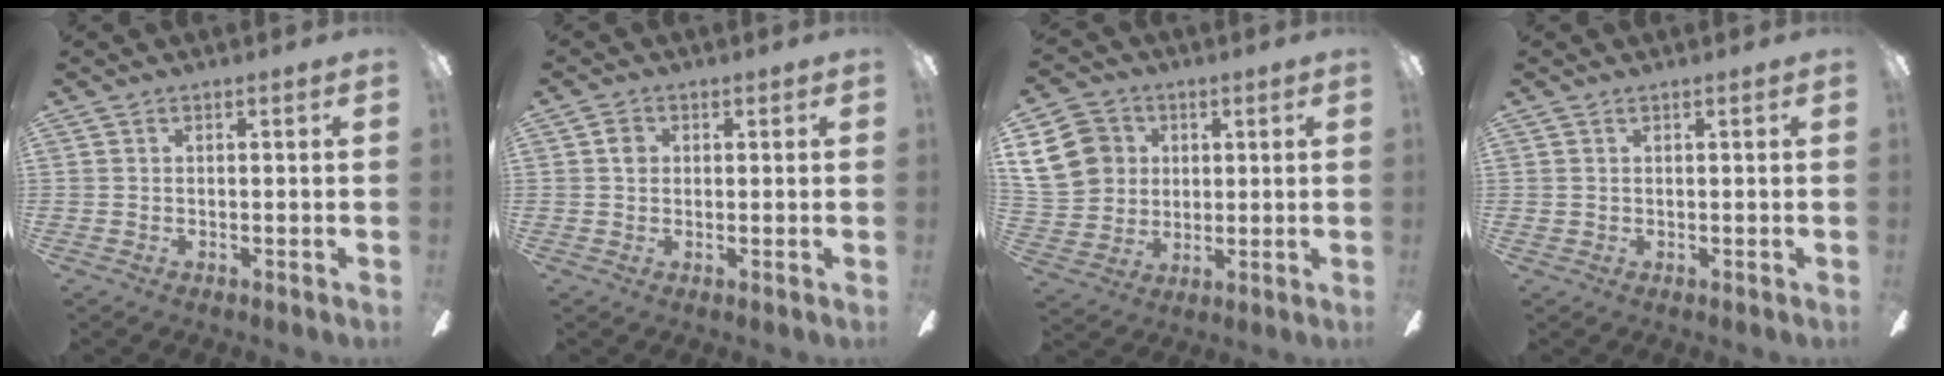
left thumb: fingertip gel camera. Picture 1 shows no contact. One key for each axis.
{"total": 2.6, "fx": 0.6, "fy": 2.2, "fz": 1.3, "tx": -0.011, "ty": 0.000, "tz": 0.006}
{"total": 13.5, "fx": 4.1, "fy": 11.7, "fz": 5.4, "tx": -0.112, "ty": 0.009, "tz": 0.087}
{"total": 0.7, "fx": 0.4, "fy": 0.6, "fz": 0.0, "tx": 0.000, "ty": 0.004, "tz": 0.007}